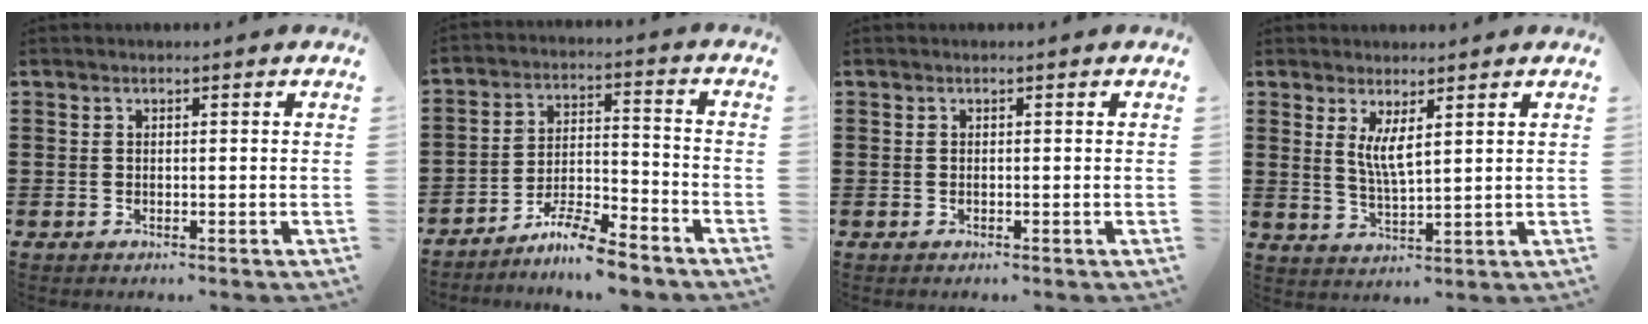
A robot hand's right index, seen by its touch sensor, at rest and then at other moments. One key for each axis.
{"total": 7.4, "fx": -6.8, "fy": 0.5, "fz": 3.0, "tx": -0.058, "ty": 0.007, "tz": -0.129}
{"total": 0.0}
{"total": 4.0, "fx": 1.7, "fy": 0.9, "fz": 3.6, "tx": -0.075, "ty": -0.001, "tz": 0.030}